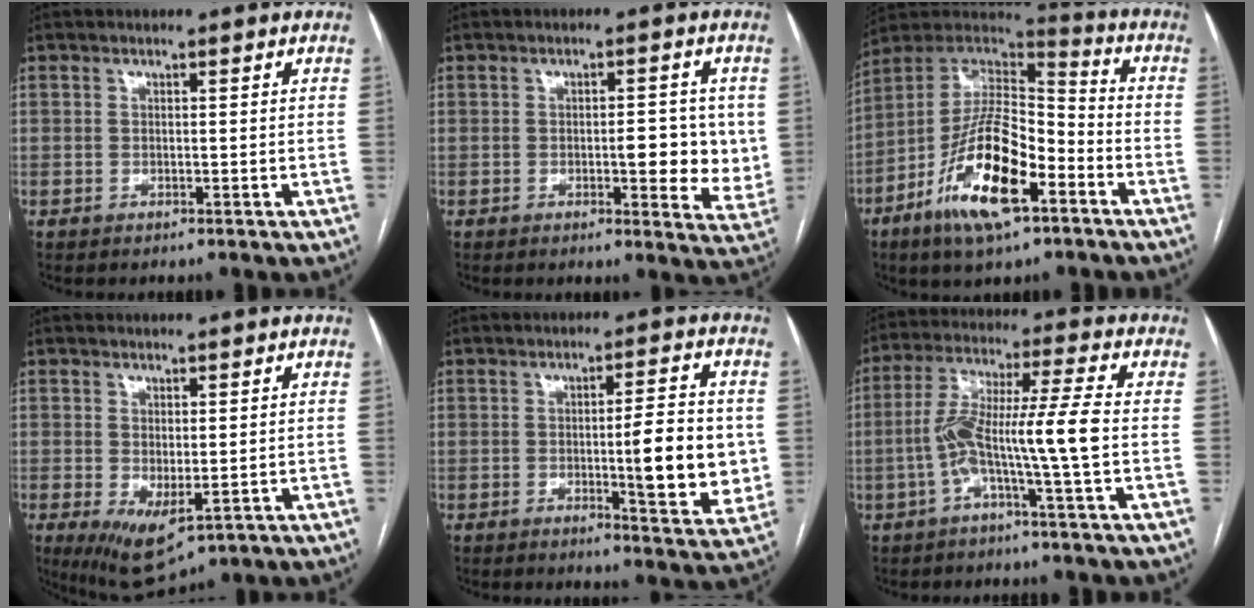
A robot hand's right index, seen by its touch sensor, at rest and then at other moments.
{"total": 7.5, "force": [-0.2, 2.7, 7.0], "torque": [-0.076, -0.004, -0.003]}
{"total": 18.0, "force": [-8.3, 5.4, 15.0], "torque": [-0.292, -0.003, -0.146]}
{"total": 7.0, "force": [-2.0, 2.9, 6.0], "torque": [-0.103, -0.022, -0.014]}
{"total": 10.7, "force": [-0.7, 1.9, 10.6], "torque": [-0.134, -0.003, -0.007]}
{"total": 10.4, "force": [-2.4, -0.9, 10.1], "torque": [-0.199, 0.021, -0.050]}